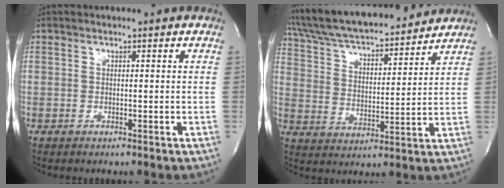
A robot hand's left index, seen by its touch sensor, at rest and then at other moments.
{"total": 20.2, "force": [18.3, 3.7, 7.6], "torque": [-0.141, 0.022, 0.291]}